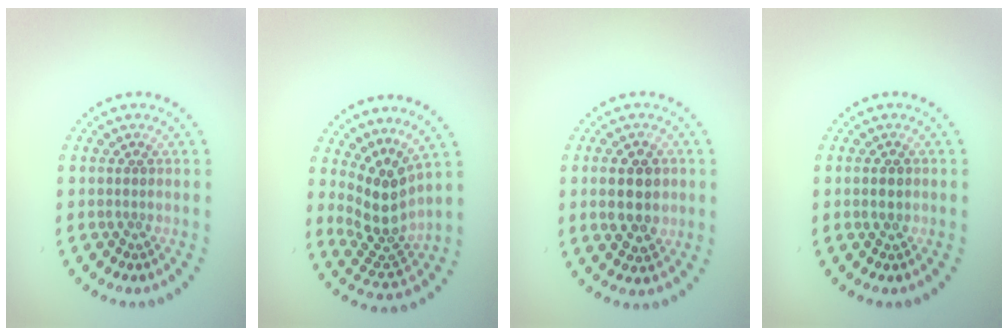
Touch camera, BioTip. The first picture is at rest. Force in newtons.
{"total": 4.2, "press": 3.1, "slide": 2.8}
{"total": 3.9, "press": 3.9, "slide": 0.2}
{"total": 1.7, "press": 1.7, "slide": 0.2}